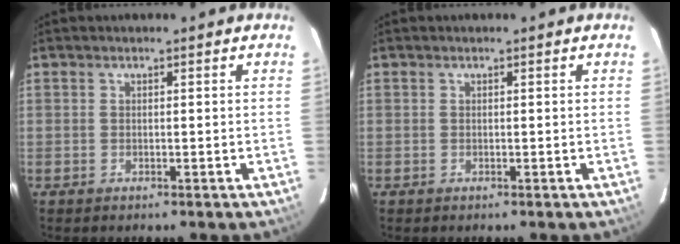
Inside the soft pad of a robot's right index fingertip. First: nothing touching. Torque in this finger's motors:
{"motor_torque": [0.00, 0.00, 0.01, 0.00]}